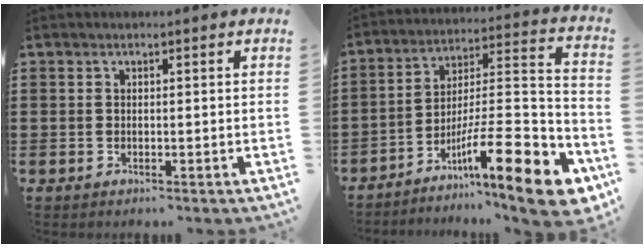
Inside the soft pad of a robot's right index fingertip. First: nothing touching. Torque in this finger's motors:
{"motor_torque": [1.57, -0.57, 1.06, 0.12]}